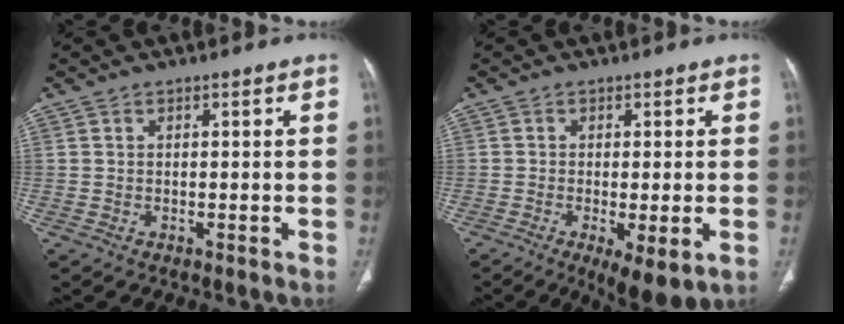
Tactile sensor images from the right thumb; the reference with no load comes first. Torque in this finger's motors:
{"motor_torque": [-0.15, -0.14, -0.03, -0.05, 0.07]}